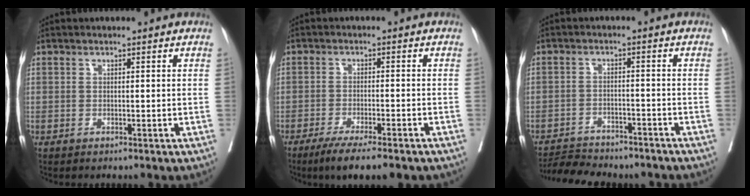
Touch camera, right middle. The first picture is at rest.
{"total": 9.4, "force": [-7.2, 1.3, 5.9], "torque": [-0.078, -0.015, -0.103]}
{"total": 9.1, "force": [-8.6, 2.1, 2.0], "torque": [-0.033, 0.007, -0.124]}